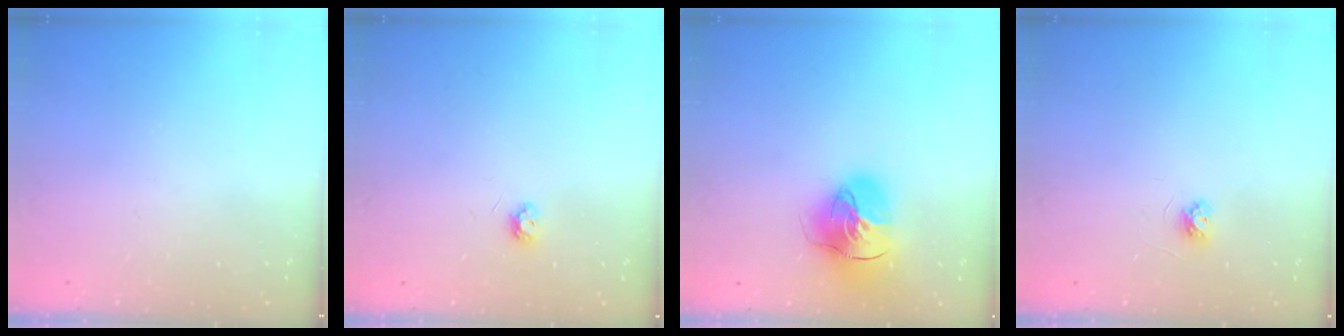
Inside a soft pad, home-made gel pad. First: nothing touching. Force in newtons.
{"total": 4.2, "press": 4.2, "slide": 0.6}
{"total": 18.0, "press": 17.9, "slide": 2.5}
{"total": 3.8, "press": 3.7, "slide": 0.5}